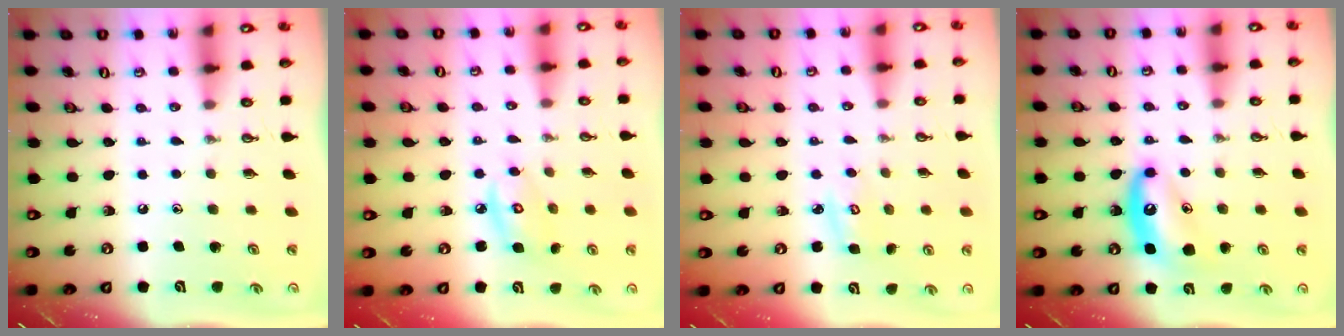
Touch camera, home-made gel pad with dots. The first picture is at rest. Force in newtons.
{"total": 6.2, "press": 6.2, "slide": 0.3}
{"total": 4.0, "press": 3.9, "slide": 0.4}
{"total": 11.1, "press": 11.0, "slide": 1.1}